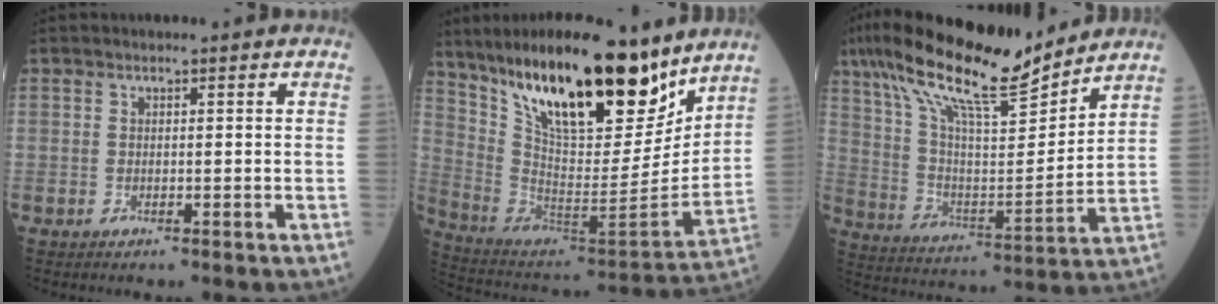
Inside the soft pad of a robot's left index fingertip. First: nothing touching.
{"total": 24.5, "force": [17.9, 6.1, 15.6], "torque": [-0.264, -0.018, 0.310]}
{"total": 17.2, "force": [14.2, 2.3, 9.4], "torque": [-0.175, 0.006, 0.258]}